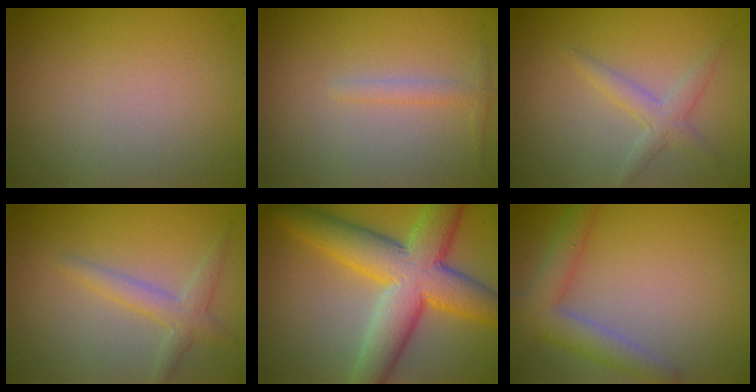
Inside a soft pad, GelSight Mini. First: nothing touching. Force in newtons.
{"total": 1.1, "press": 1.1, "slide": 0.0}
{"total": 2.0, "press": 2.0, "slide": 0.0}
{"total": 2.2, "press": 2.2, "slide": 0.1}
{"total": 9.7, "press": 9.7, "slide": 0.3}
{"total": 4.2, "press": 4.2, "slide": 0.2}